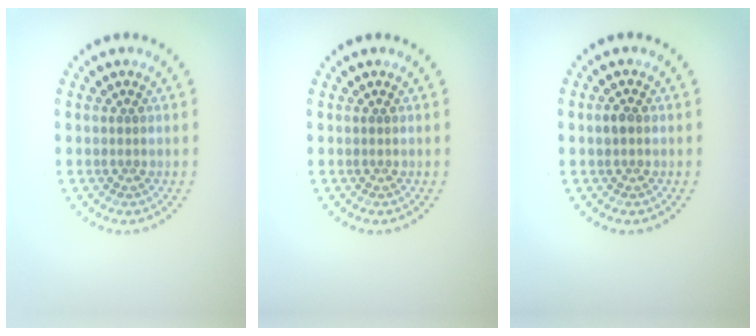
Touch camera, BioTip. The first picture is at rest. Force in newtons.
{"total": 0.0}
{"total": 1.2, "press": 1.1, "slide": 0.3}